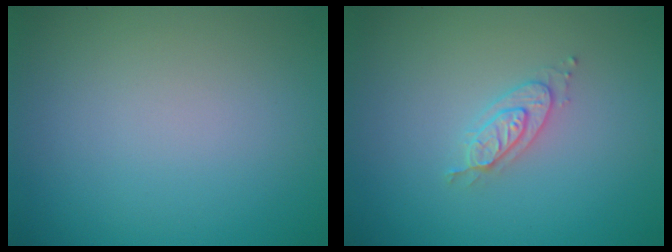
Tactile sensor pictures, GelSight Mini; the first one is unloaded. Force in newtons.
{"total": 2.2, "press": 2.2, "slide": 0.3}